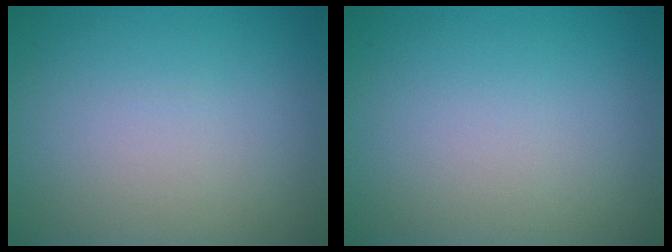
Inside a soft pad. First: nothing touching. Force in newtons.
{"total": 0.0}